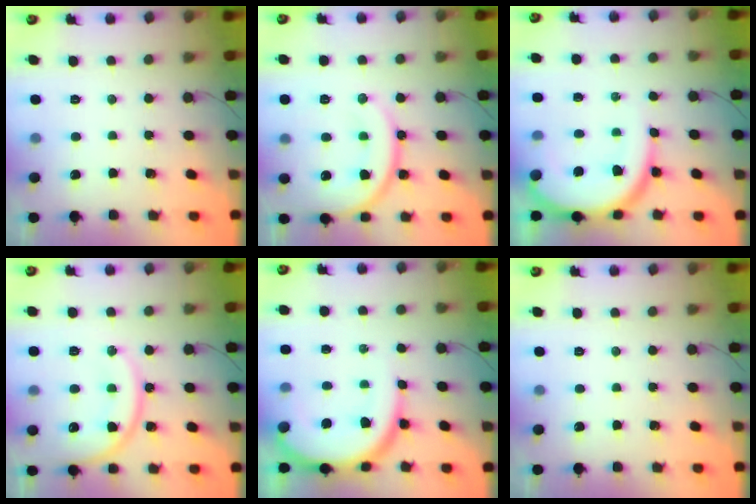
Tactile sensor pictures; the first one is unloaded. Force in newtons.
{"total": 15.7, "press": 15.6, "slide": 1.5}
{"total": 13.8, "press": 13.7, "slide": 1.5}
{"total": 14.3, "press": 14.3, "slide": 1.1}
{"total": 13.8, "press": 13.7, "slide": 1.5}
{"total": 0.0}